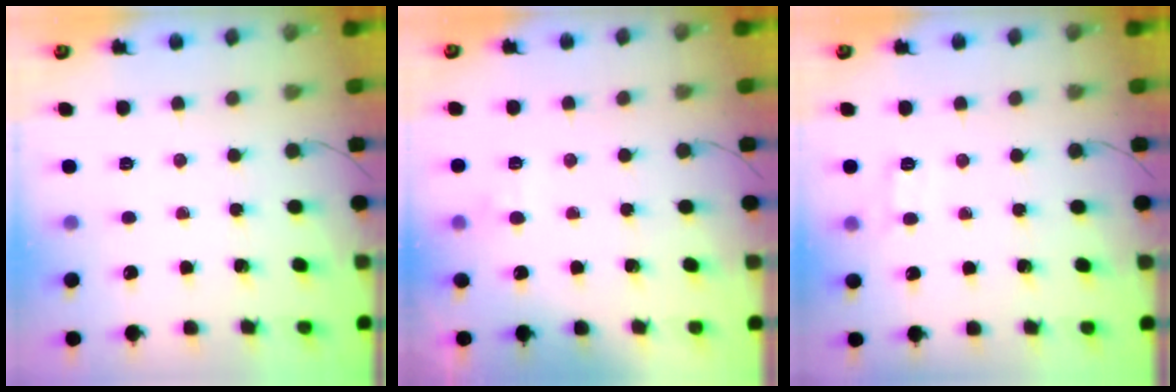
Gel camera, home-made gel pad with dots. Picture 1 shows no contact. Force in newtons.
{"total": 2.6, "press": 2.2, "slide": 1.4}
{"total": 5.9, "press": 5.7, "slide": 1.6}